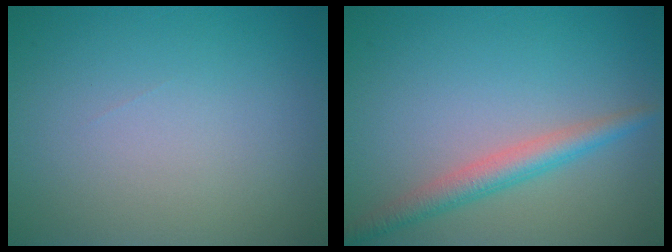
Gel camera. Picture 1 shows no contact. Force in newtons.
{"total": 3.0, "press": 3.0, "slide": 0.1}